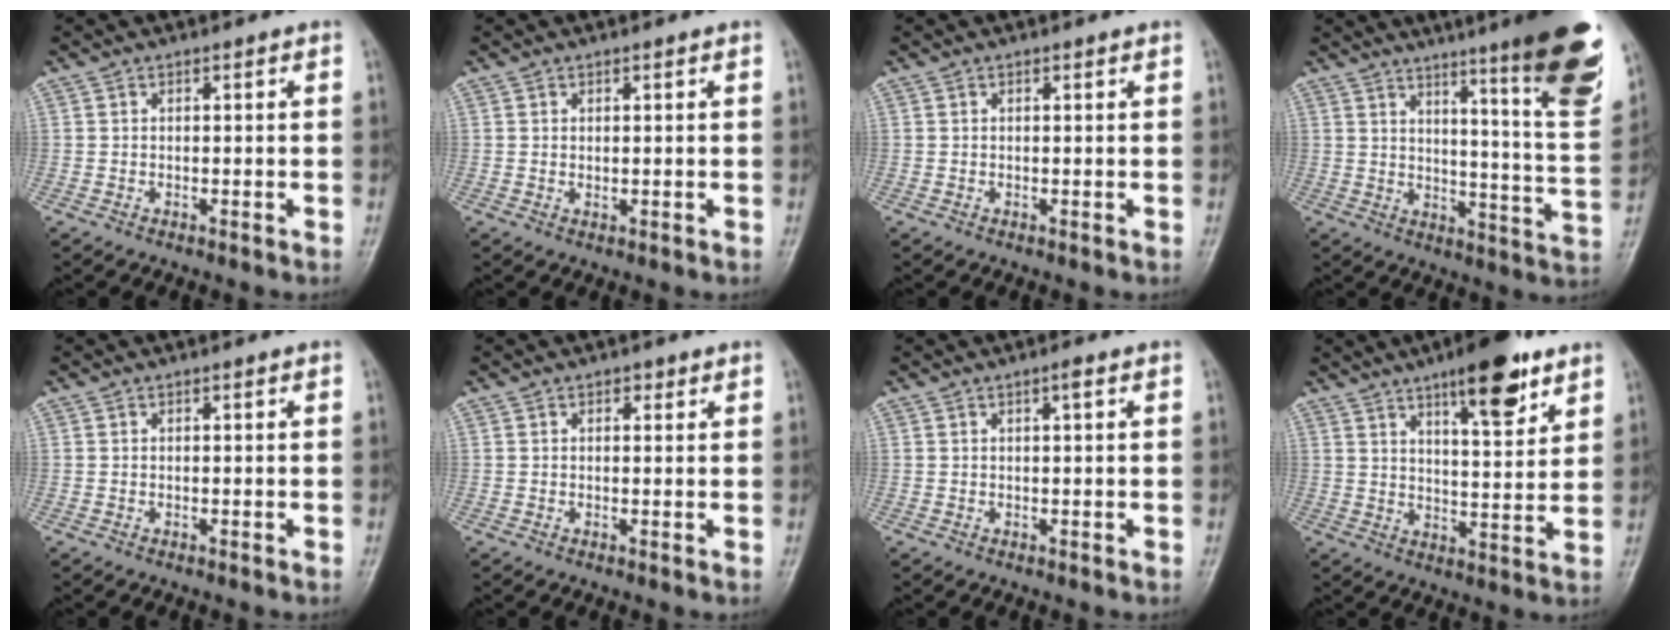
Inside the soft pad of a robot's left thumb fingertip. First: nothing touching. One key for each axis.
{"total": 0.8, "fx": 0.3, "fy": 0.3, "fz": 0.6, "tx": -0.010, "ty": -0.004, "tz": 0.008}
{"total": 0.0}
{"total": 22.4, "fx": 14.3, "fy": 2.2, "fz": 17.1, "tx": -0.209, "ty": -0.080, "tz": 0.190}
{"total": 0.0}
{"total": 1.3, "fx": 0.8, "fy": 0.8, "fz": 0.7, "tx": -0.001, "ty": -0.002, "tz": 0.008}
{"total": 1.2, "fx": 0.5, "fy": 0.1, "fz": 1.1, "tx": -0.019, "ty": 0.001, "tz": 0.008}
{"total": 12.7, "fx": 7.8, "fy": 3.8, "fz": 9.3, "tx": -0.113, "ty": -0.044, "tz": 0.117}